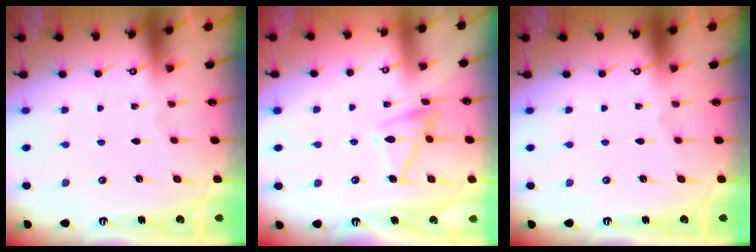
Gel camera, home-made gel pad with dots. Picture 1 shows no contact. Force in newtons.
{"total": 12.7, "press": 12.6, "slide": 0.8}
{"total": 0.0}